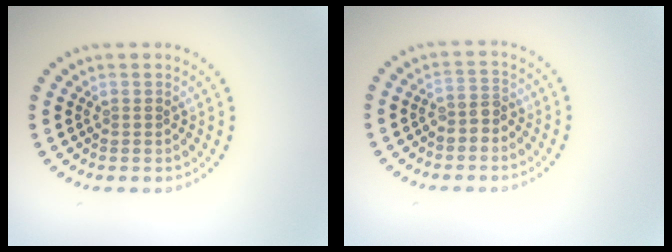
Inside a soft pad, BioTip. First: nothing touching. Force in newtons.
{"total": 1.8, "press": 1.6, "slide": 0.8}